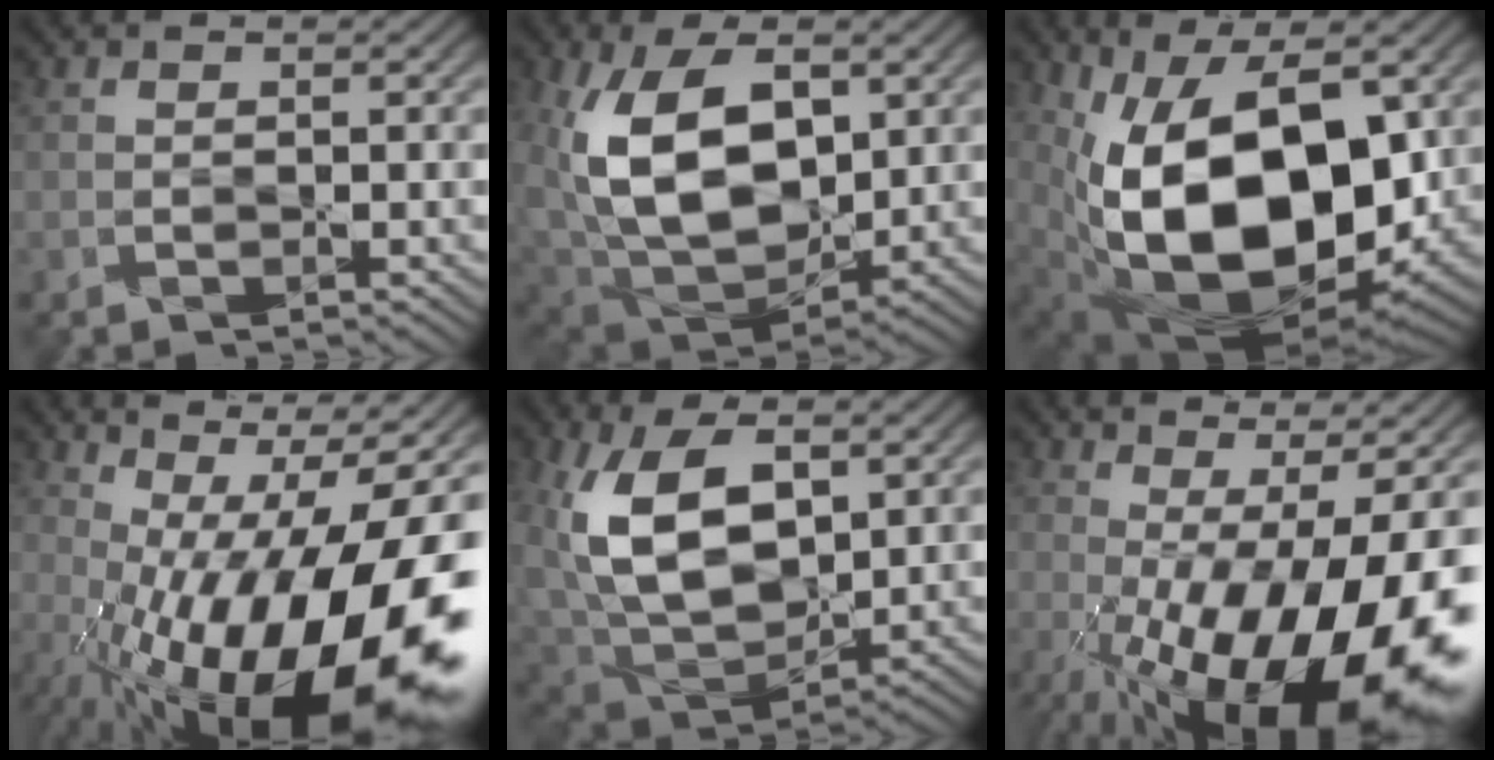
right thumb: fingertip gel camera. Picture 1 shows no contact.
{"total": 16.5, "force": [2.5, 10.4, 12.6], "torque": [-0.263, -0.013, 0.057]}
{"total": 18.4, "force": [0.1, 10.9, 14.8], "torque": [-0.274, -0.038, 0.005]}
{"total": 21.9, "force": [-5.6, 8.6, 19.3], "torque": [-0.265, 0.002, -0.102]}
{"total": 15.0, "force": [3.2, 9.1, 11.5], "torque": [-0.258, -0.004, 0.068]}
{"total": 20.0, "force": [-5.7, 6.9, 17.9], "torque": [-0.257, -0.013, -0.076]}